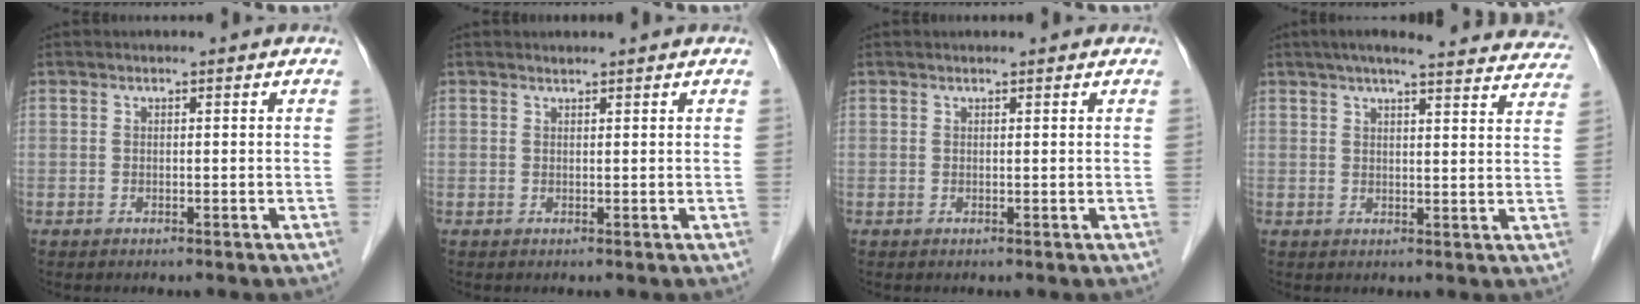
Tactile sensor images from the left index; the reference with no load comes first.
{"total": 0.8, "force": [0.8, 0.0, 0.2], "torque": [-0.009, 0.005, 0.016]}
{"total": 1.7, "force": [1.5, 0.3, 0.7], "torque": [-0.011, 0.013, 0.020]}
{"total": 24.5, "force": [22.2, 3.5, 9.7], "torque": [-0.132, -0.009, 0.259]}